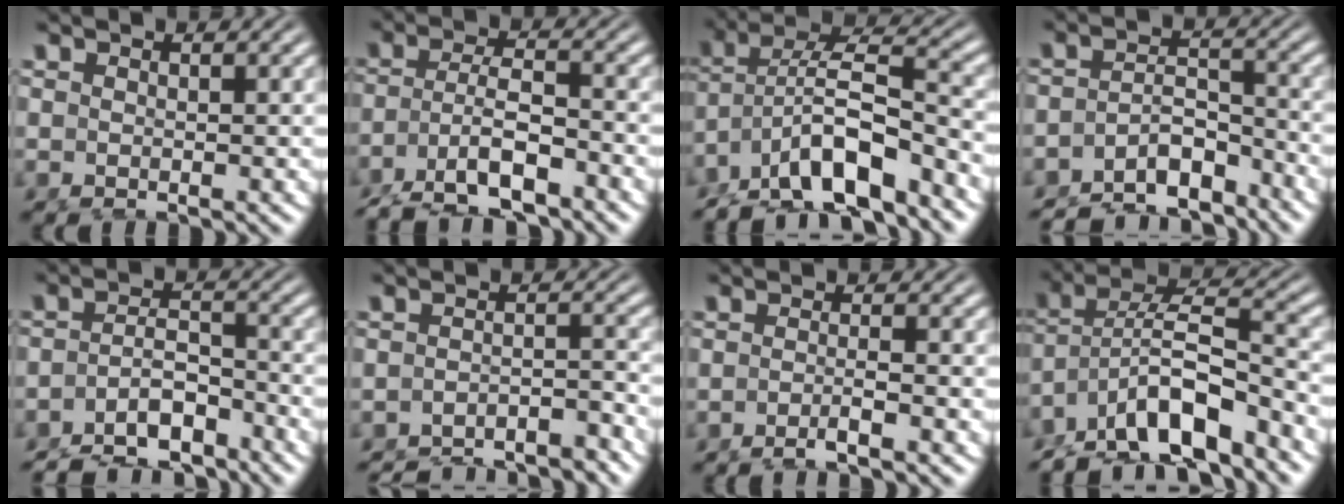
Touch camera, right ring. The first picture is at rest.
{"total": 6.2, "force": [-3.8, 2.8, 4.0], "torque": [-0.081, -0.032, -0.047]}
{"total": 7.7, "force": [-1.4, 5.3, 5.4], "torque": [-0.109, -0.016, -0.020]}
{"total": 7.9, "force": [-7.0, 2.7, 2.6], "torque": [-0.023, -0.019, -0.108]}
{"total": 8.7, "force": [-7.7, 3.1, 2.7], "torque": [-0.029, -0.022, -0.118]}
{"total": 5.9, "force": [-5.7, 0.8, 1.4], "torque": [-0.003, -0.007, -0.091]}
{"total": 1.6, "force": [-1.1, -0.8, 0.8], "torque": [-0.010, 0.006, -0.025]}
{"total": 7.7, "force": [-2.1, 5.3, 5.1], "torque": [-0.098, -0.014, -0.033]}